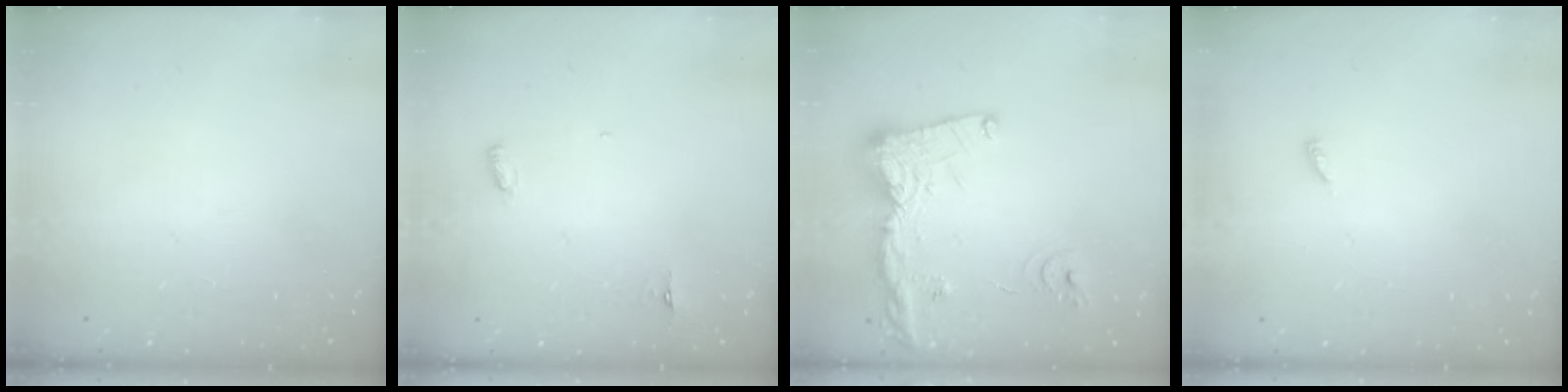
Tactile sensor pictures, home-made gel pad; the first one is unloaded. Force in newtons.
{"total": 3.0, "press": 2.8, "slide": 0.9}
{"total": 16.7, "press": 16.6, "slide": 1.9}
{"total": 2.5, "press": 2.5, "slide": 0.2}